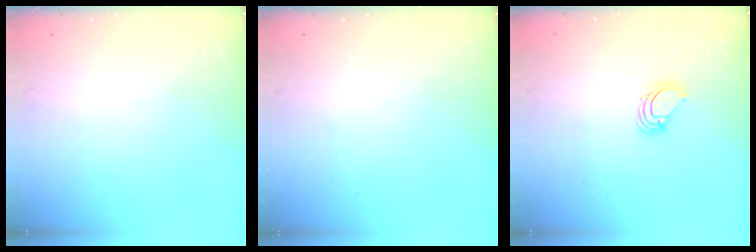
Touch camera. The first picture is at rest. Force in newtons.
{"total": 0.0}
{"total": 3.4, "press": 3.4, "slide": 0.3}